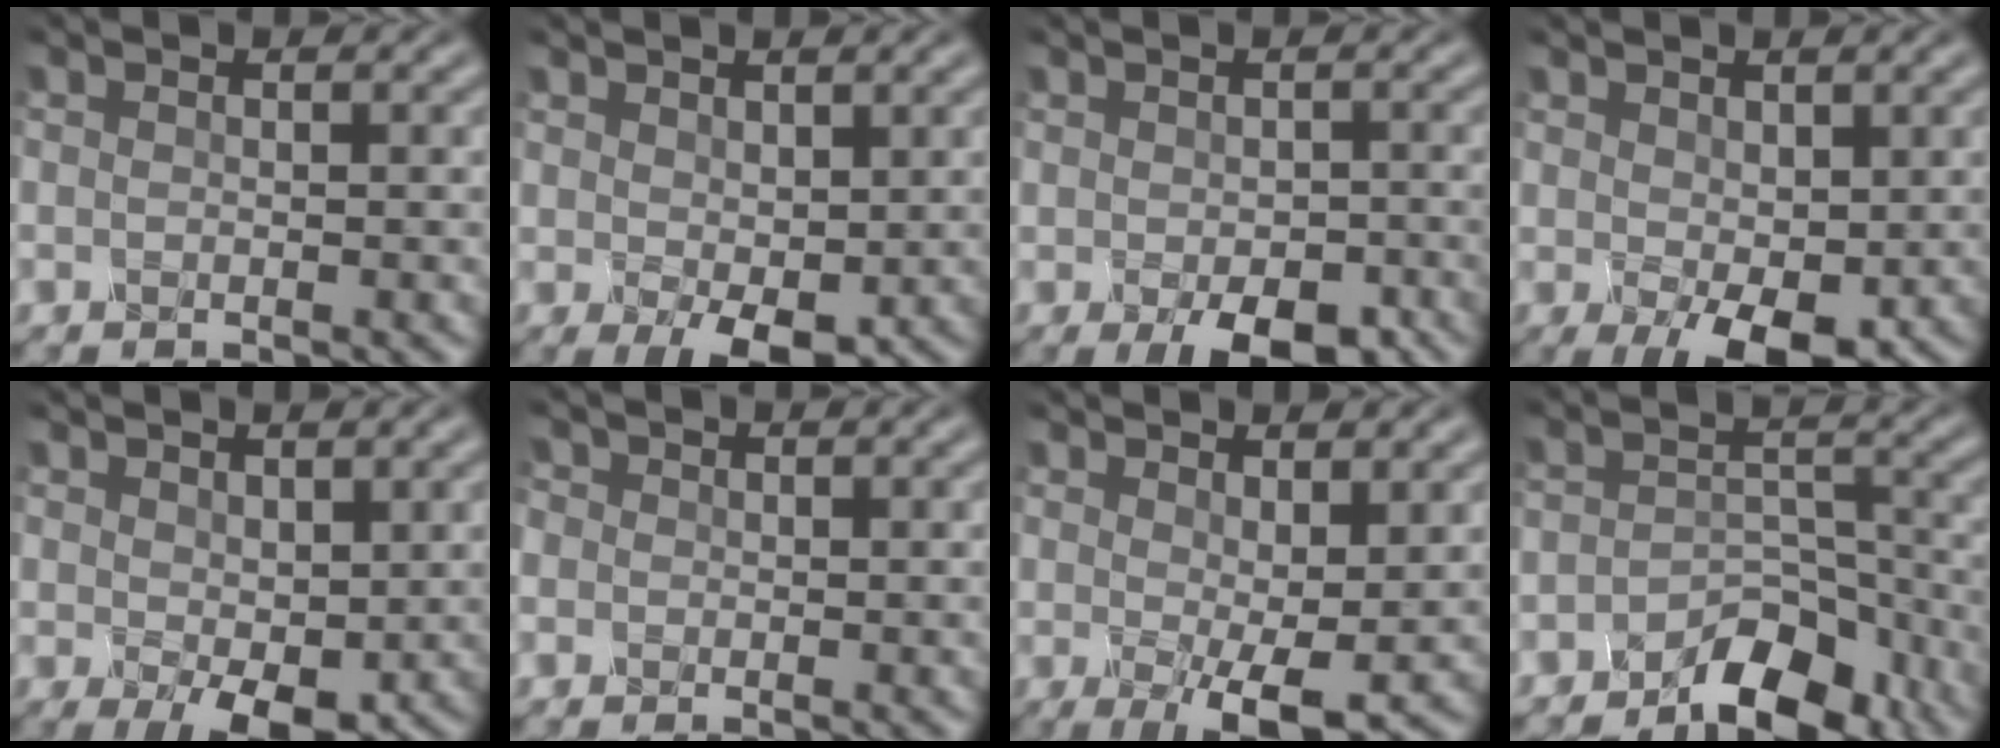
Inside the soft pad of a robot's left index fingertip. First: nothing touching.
{"total": 3.0, "force": [0.4, 1.6, 2.5], "torque": [-0.048, -0.011, 0.015]}
{"total": 4.8, "force": [-2.2, 2.4, 3.5], "torque": [-0.050, -0.015, -0.025]}
{"total": 4.1, "force": [-0.2, 2.1, 3.5], "torque": [-0.070, -0.009, 0.006]}
{"total": 3.8, "force": [0.4, 2.1, 3.1], "torque": [-0.063, -0.009, 0.015]}
{"total": 1.4, "force": [0.3, 1.4, 0.2], "torque": [-0.011, 0.004, -0.005]}
{"total": 5.1, "force": [0.5, 1.6, 4.8], "torque": [-0.088, -0.017, 0.016]}
{"total": 5.3, "force": [-4.3, 2.2, 2.3], "torque": [-0.025, 0.002, -0.074]}